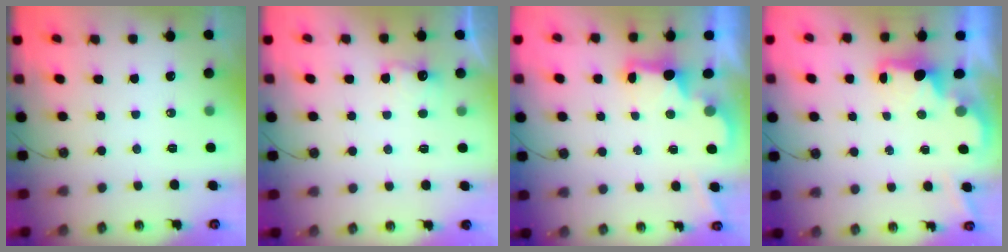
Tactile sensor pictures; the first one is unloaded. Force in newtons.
{"total": 3.9, "press": 3.8, "slide": 0.9}
{"total": 2.2, "press": 2.1, "slide": 0.7}
{"total": 1.9, "press": 1.7, "slide": 0.7}